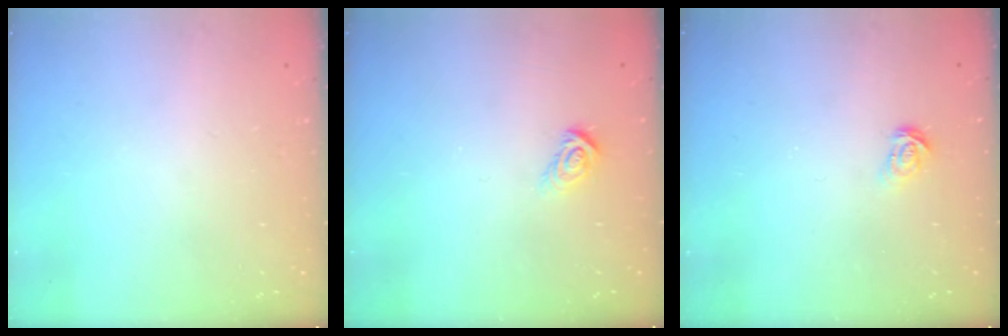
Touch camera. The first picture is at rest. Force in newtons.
{"total": 5.0, "press": 4.9, "slide": 0.3}
{"total": 3.9, "press": 3.9, "slide": 0.3}